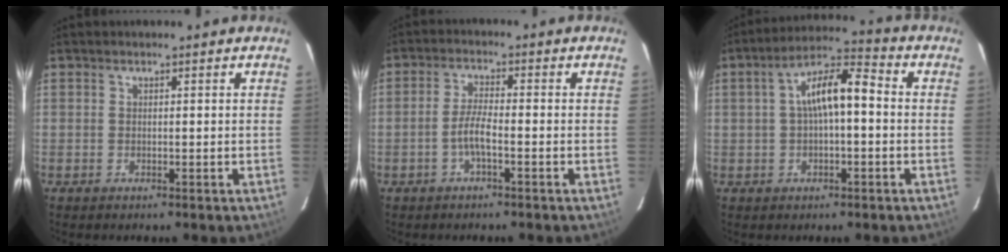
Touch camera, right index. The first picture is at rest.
{"total": 3.8, "force": [-1.7, 0.5, 3.3], "torque": [-0.074, 0.003, -0.034]}
{"total": 9.1, "force": [0.1, 3.1, 8.5], "torque": [-0.152, 0.030, 0.001]}